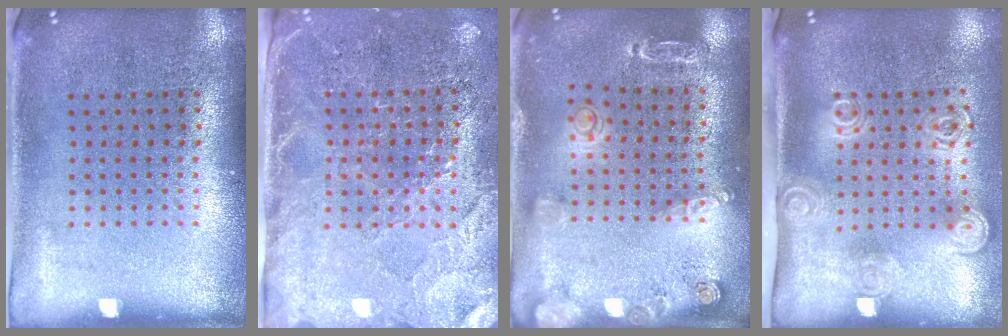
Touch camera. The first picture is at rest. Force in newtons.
{"total": 2.9, "press": 2.7, "slide": 1.1}
{"total": 1.5, "press": 1.5, "slide": 0.1}
{"total": 2.0, "press": 1.4, "slide": 1.4}